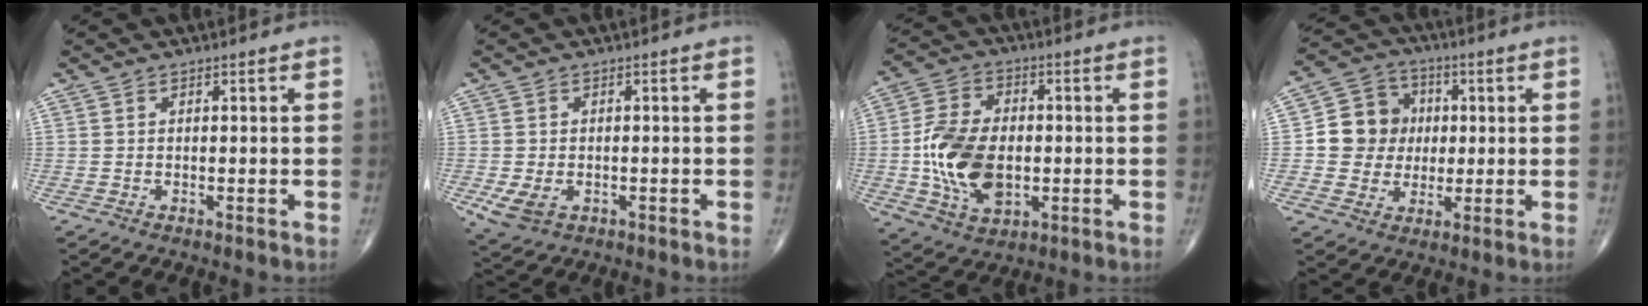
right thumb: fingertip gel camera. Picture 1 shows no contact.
{"total": 4.8, "force": [-1.5, 3.4, 3.1], "torque": [-0.062, -0.001, -0.016]}
{"total": 15.3, "force": [-1.6, 9.6, 11.7], "torque": [-0.208, 0.005, -0.022]}
{"total": 11.1, "force": [0.6, 10.2, 4.3], "torque": [-0.036, 0.017, 0.005]}